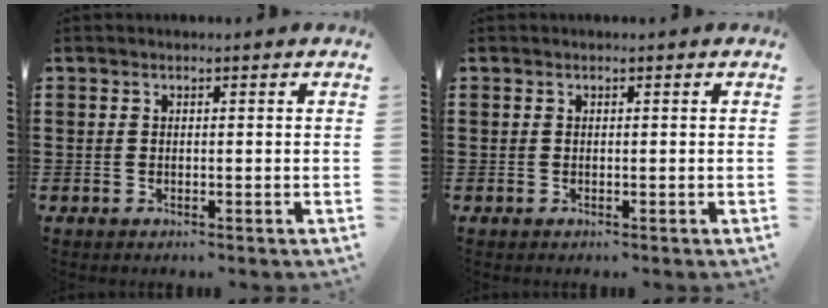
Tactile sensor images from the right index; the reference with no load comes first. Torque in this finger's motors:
{"motor_torque": [0.02, 0.05, 0.00, 0.00]}